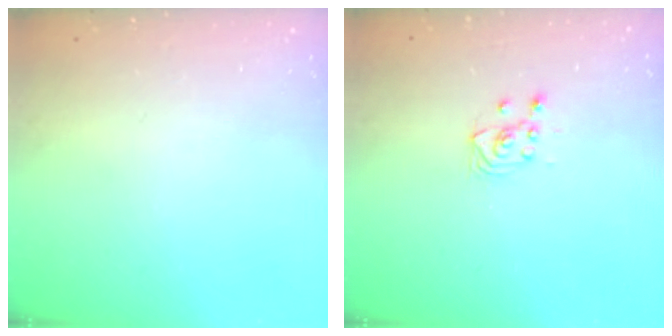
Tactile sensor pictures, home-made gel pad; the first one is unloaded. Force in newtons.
{"total": 3.5, "press": 3.2, "slide": 1.5}